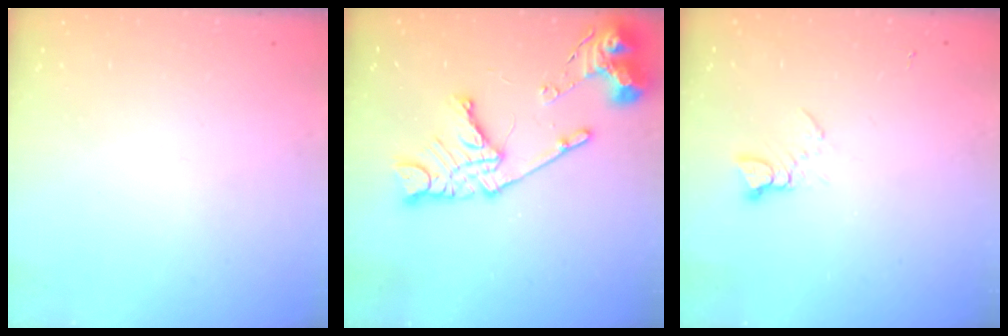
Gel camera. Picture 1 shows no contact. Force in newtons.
{"total": 16.2, "press": 16.1, "slide": 1.8}
{"total": 2.5, "press": 2.5, "slide": 0.3}